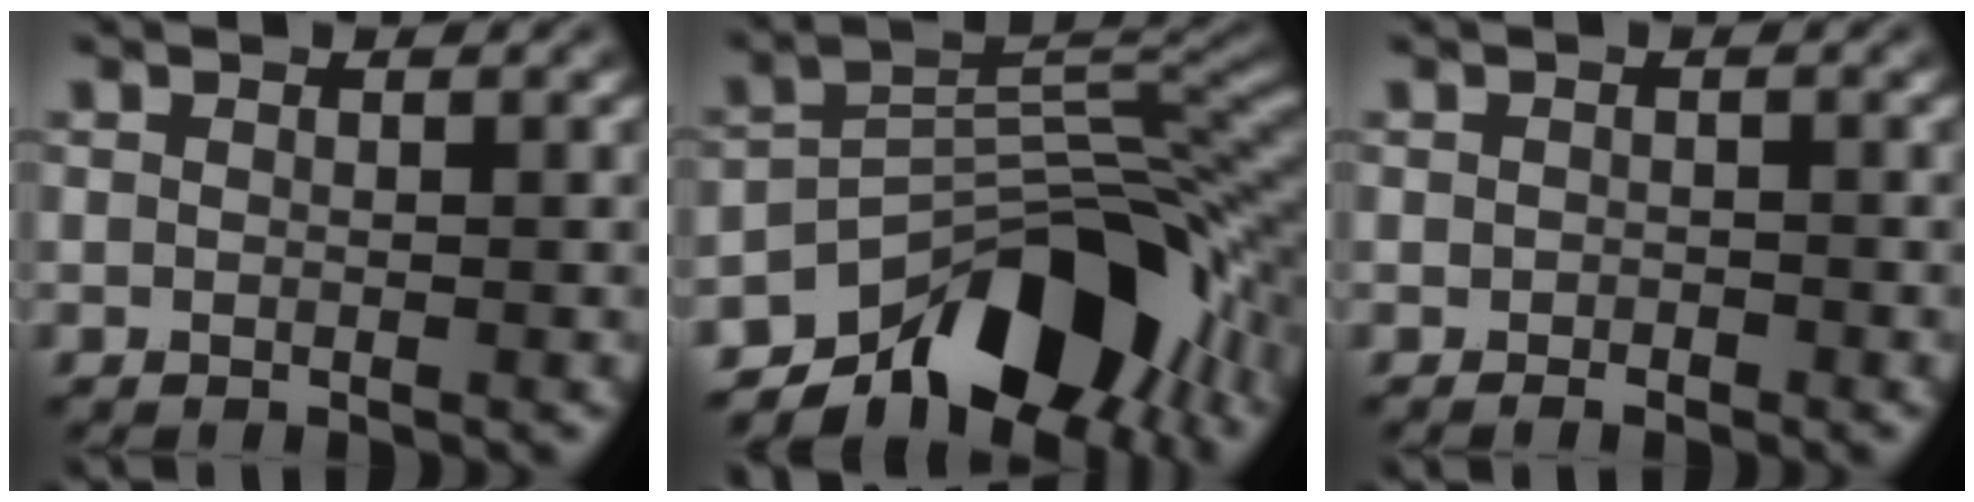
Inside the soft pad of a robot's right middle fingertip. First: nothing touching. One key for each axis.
{"total": 12.3, "fx": -8.2, "fy": 5.6, "fz": 7.2, "tx": -0.085, "ty": 0.005, "tz": -0.151}
{"total": 0.8, "fx": -0.6, "fy": 0.4, "fz": 0.4, "tx": -0.005, "ty": -0.001, "tz": -0.011}